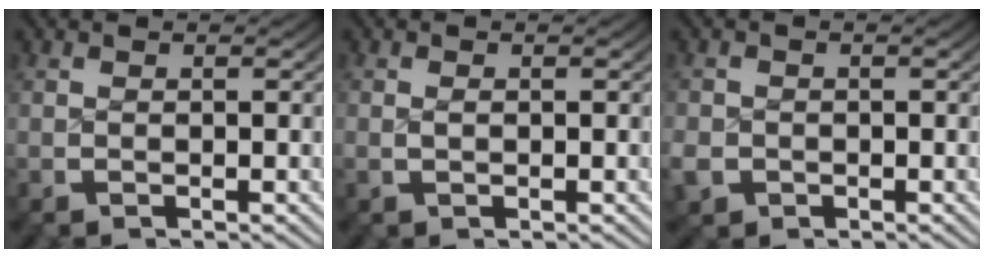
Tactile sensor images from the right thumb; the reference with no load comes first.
{"total": 0.6, "force": [0.0, 0.4, 0.4], "torque": [-0.014, -0.009, 0.004]}
{"total": 2.8, "force": [-1.2, 2.4, 0.7], "torque": [-0.023, -0.013, -0.017]}